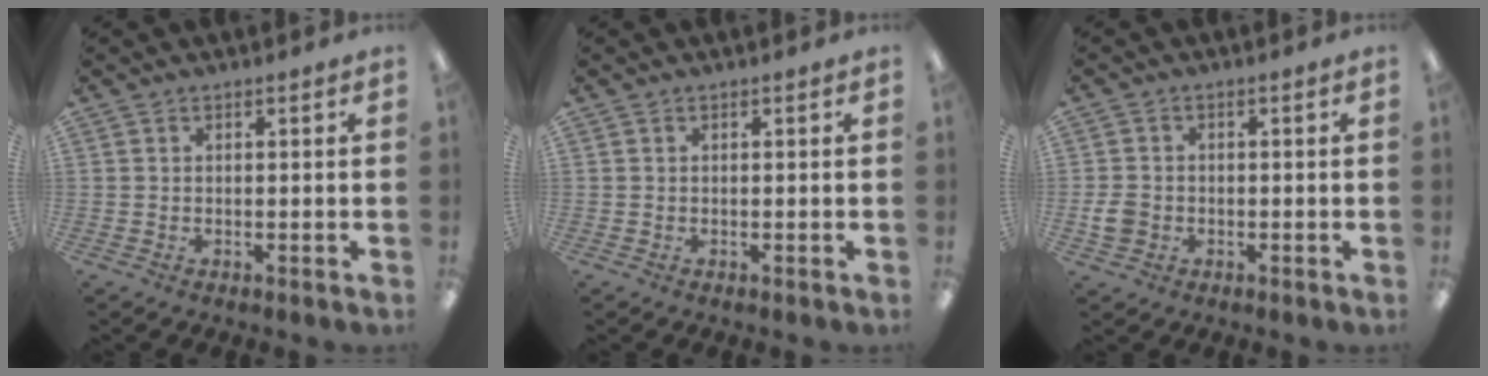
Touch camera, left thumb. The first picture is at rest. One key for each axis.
{"total": 0.0}
{"total": 4.1, "fx": -0.9, "fy": 3.4, "fz": 1.9, "tx": -0.043, "ty": 0.003, "tz": -0.017}